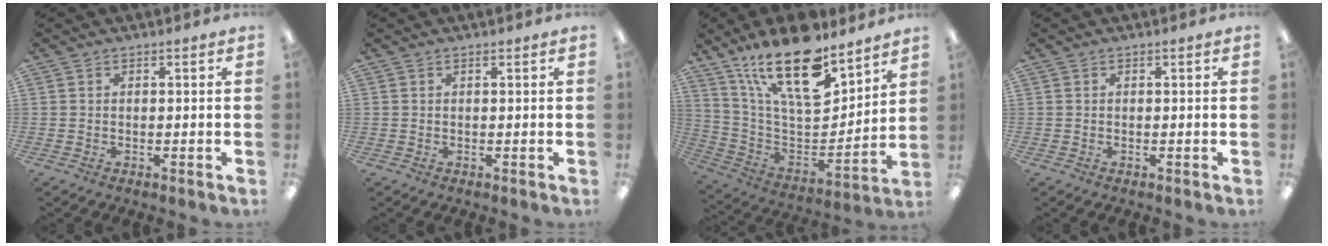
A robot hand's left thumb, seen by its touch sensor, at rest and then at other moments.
{"total": 0.0}
{"total": 22.9, "force": [15.3, 8.8, 14.6], "torque": [-0.256, -0.096, 0.265]}
{"total": 0.0}